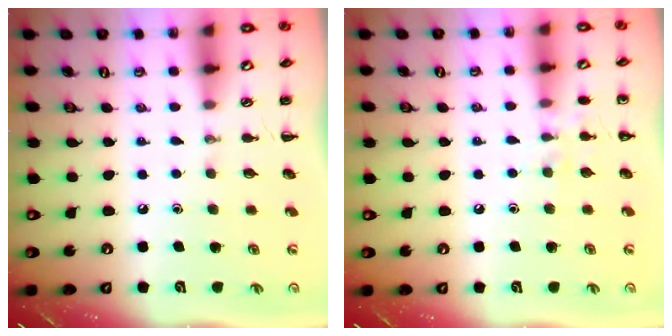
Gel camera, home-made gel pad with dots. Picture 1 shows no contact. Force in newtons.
{"total": 6.4, "press": 6.1, "slide": 1.8}